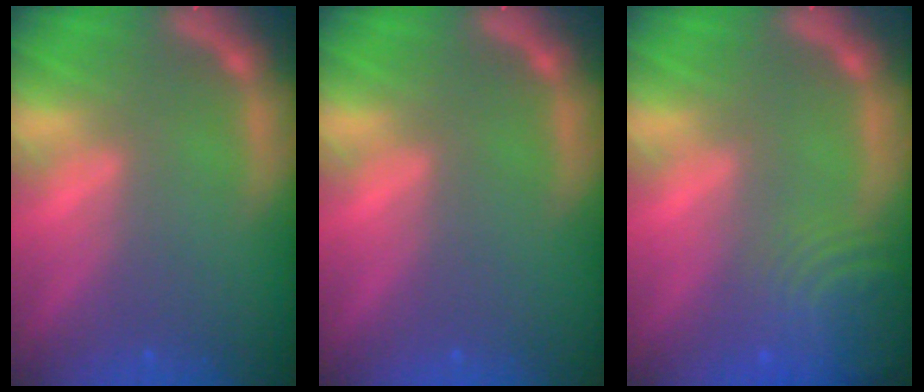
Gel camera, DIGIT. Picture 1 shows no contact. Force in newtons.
{"total": 0.0}
{"total": 8.0}